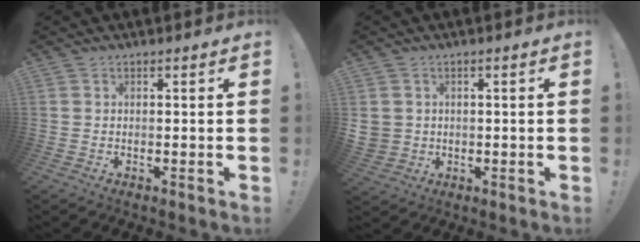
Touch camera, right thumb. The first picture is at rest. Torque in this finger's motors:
{"motor_torque": [0.17, 0.20, 0.37, -0.02, 0.00]}